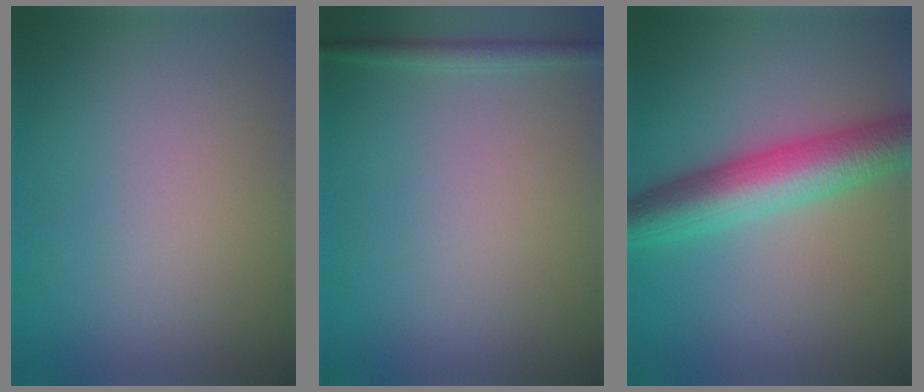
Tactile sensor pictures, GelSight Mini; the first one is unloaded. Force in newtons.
{"total": 1.4, "press": 1.4, "slide": 0.1}
{"total": 6.9, "press": 6.9, "slide": 0.2}